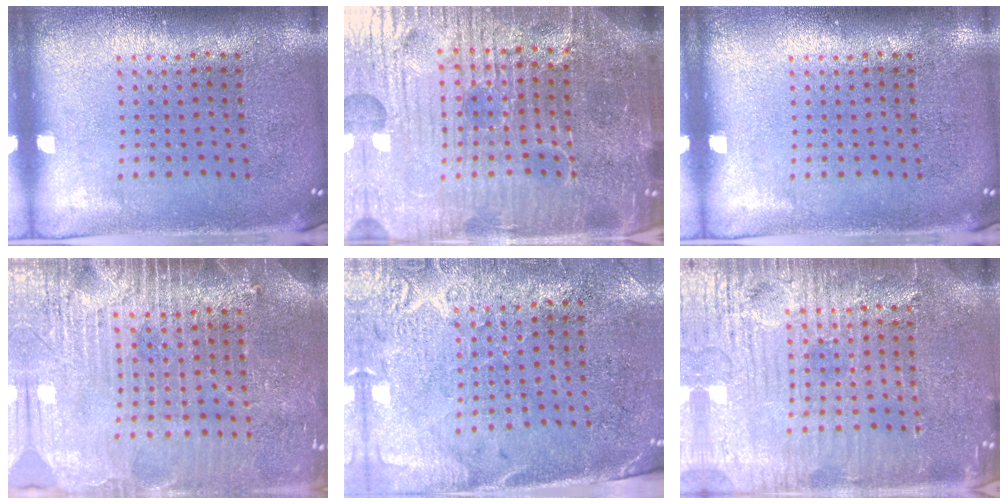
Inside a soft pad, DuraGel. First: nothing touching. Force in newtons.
{"total": 6.4, "press": 5.8, "slide": 2.7}
{"total": 0.0}
{"total": 3.7, "press": 3.4, "slide": 1.3}
{"total": 2.7, "press": 2.4, "slide": 1.2}
{"total": 5.7, "press": 5.7, "slide": 0.6}